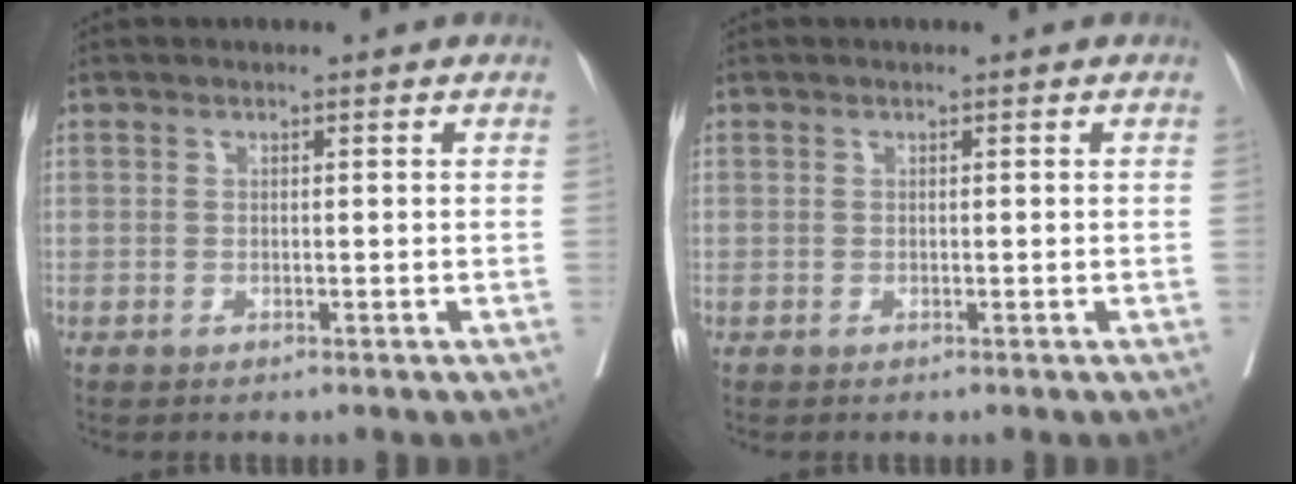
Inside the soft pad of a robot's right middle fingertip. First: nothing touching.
{"total": 0.0}